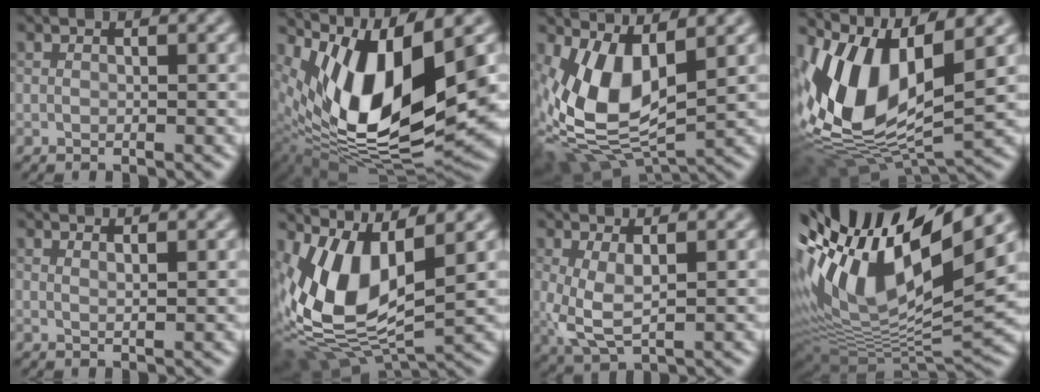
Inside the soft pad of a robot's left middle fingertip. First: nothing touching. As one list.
[{"total": 12.6, "force": [3.1, 4.7, 11.2], "torque": [-0.220, -0.008, 0.072]}, {"total": 6.9, "force": [0.6, 3.6, 5.9], "torque": [-0.141, -0.018, 0.030]}, {"total": 12.6, "force": [1.5, 6.1, 11.0], "torque": [-0.244, 0.003, 0.039]}, {"total": 0.8, "force": [0.6, 0.2, 0.4], "torque": [-0.002, 0.006, 0.009]}, {"total": 10.3, "force": [1.3, 4.7, 9.1], "torque": [-0.204, -0.006, 0.037]}, {"total": 2.8, "force": [-0.2, 1.0, 2.6], "torque": [-0.075, -0.007, 0.011]}, {"total": 13.9, "force": [4.3, 4.9, 12.2], "torque": [-0.234, 0.021, 0.089]}]